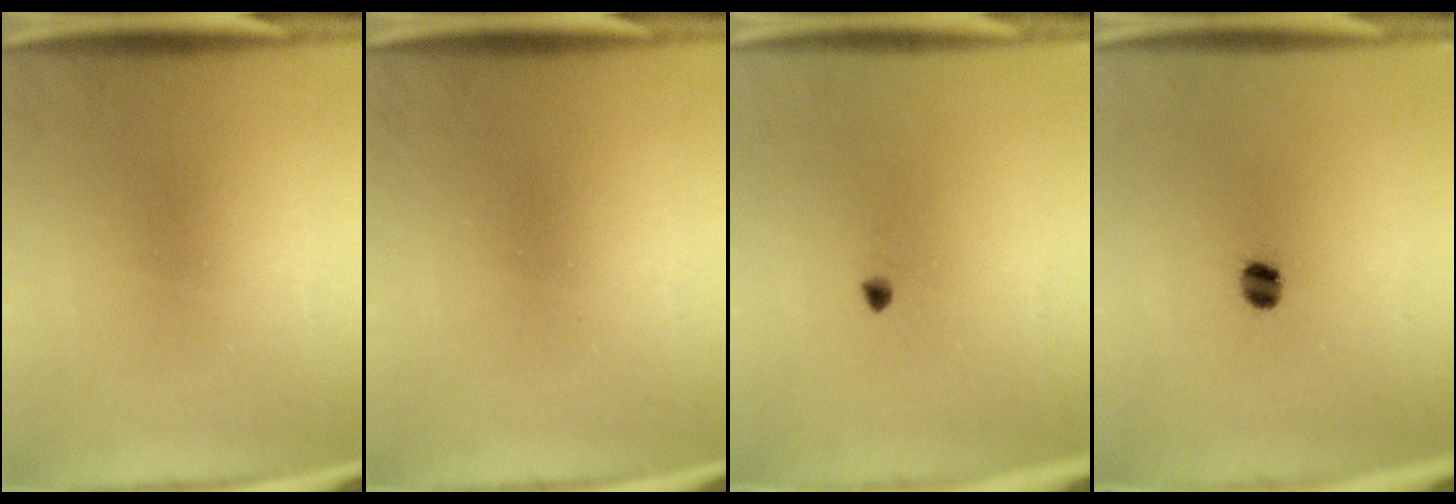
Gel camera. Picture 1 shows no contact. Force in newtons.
{"total": 0.0}
{"total": 1.1}
{"total": 3.5}